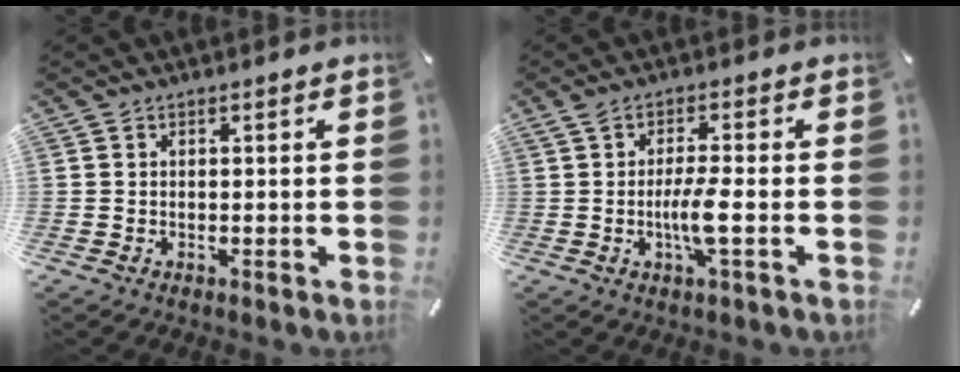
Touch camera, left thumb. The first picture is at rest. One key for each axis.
{"total": 7.2, "fx": -1.2, "fy": 0.8, "fz": 7.0, "tx": -0.140, "ty": -0.011, "tz": -0.028}